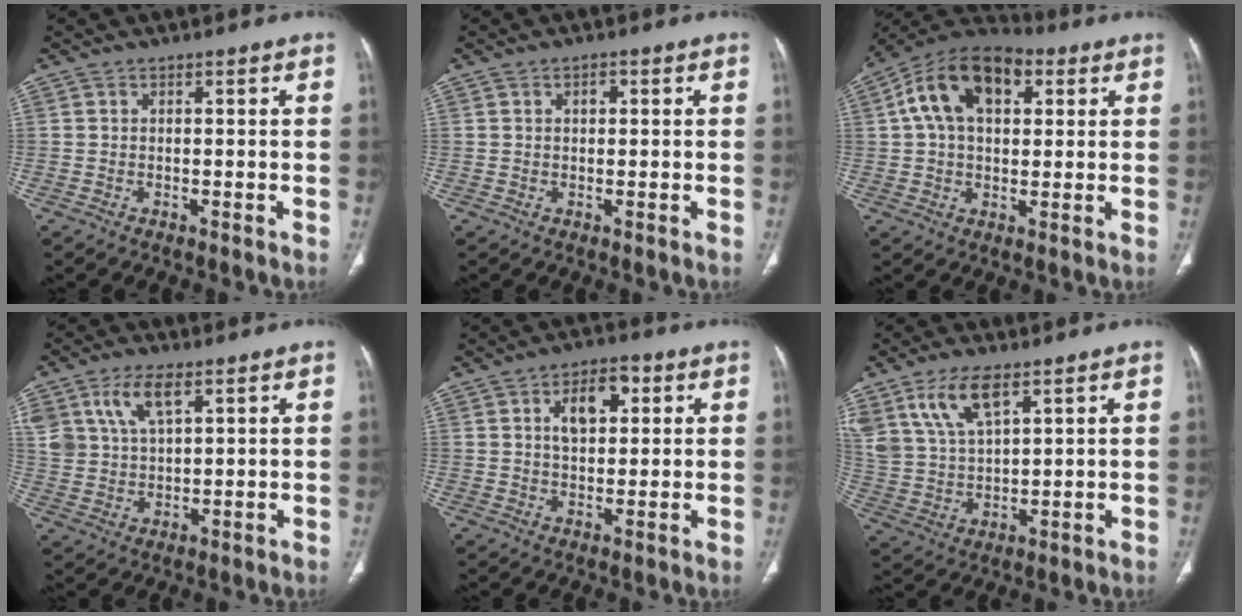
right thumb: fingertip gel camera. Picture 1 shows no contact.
{"total": 1.7, "force": [0.6, 1.0, 1.3], "torque": [-0.018, 0.001, 0.010]}
{"total": 16.1, "force": [5.0, 9.7, 11.8], "torque": [-0.187, 0.022, 0.079]}
{"total": 9.1, "force": [4.6, 4.6, 6.3], "torque": [-0.120, -0.010, 0.096]}
{"total": 8.2, "force": [2.6, 4.7, 6.2], "torque": [-0.077, 0.002, 0.040]}
{"total": 11.3, "force": [6.6, 5.1, 7.6], "torque": [-0.146, -0.020, 0.142]}